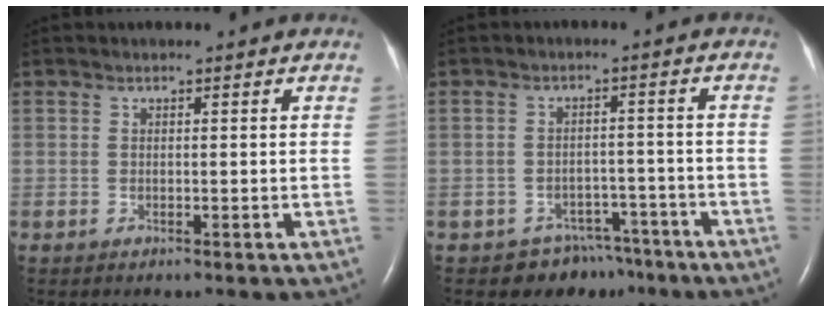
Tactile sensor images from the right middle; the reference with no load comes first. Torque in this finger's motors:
{"motor_torque": [0.34, -0.30, 0.02, 0.01]}